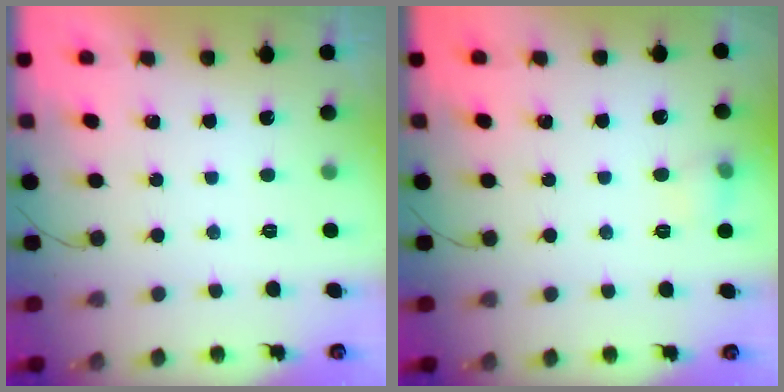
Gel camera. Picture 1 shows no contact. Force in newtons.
{"total": 6.4, "press": 6.1, "slide": 1.9}